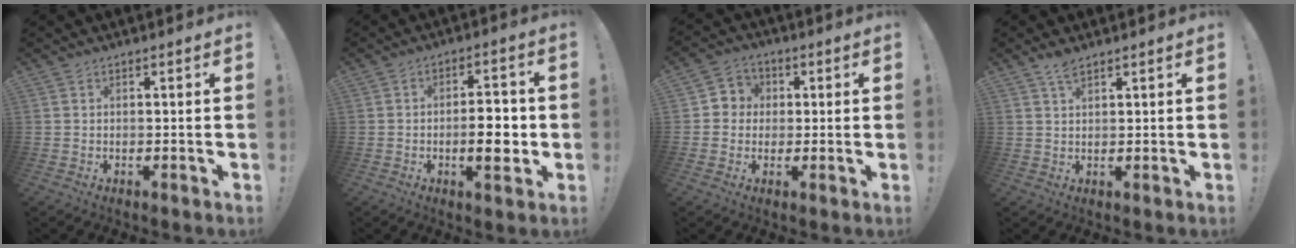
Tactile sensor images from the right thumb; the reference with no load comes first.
{"total": 9.2, "force": [-1.7, 3.6, 8.3], "torque": [-0.103, 0.004, -0.031]}
{"total": 5.8, "force": [-0.4, 5.7, 1.2], "torque": [-0.017, 0.013, -0.005]}
{"total": 3.1, "force": [2.4, 0.7, 1.9], "torque": [-0.034, -0.010, 0.042]}